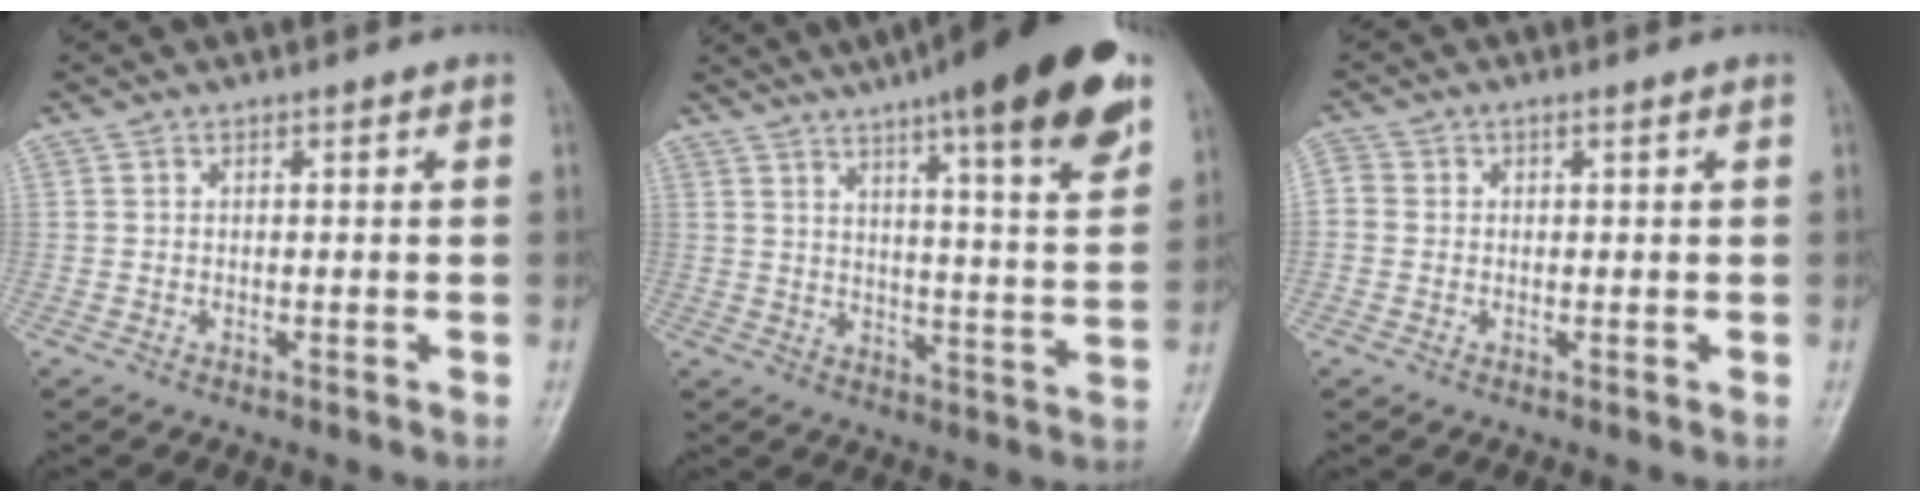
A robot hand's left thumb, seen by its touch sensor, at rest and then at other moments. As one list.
[{"total": 20.7, "force": [12.8, 3.6, 15.8], "torque": [-0.211, -0.038, 0.175]}, {"total": 2.9, "force": [0.2, 2.4, 1.6], "torque": [-0.029, 0.009, 0.000]}]